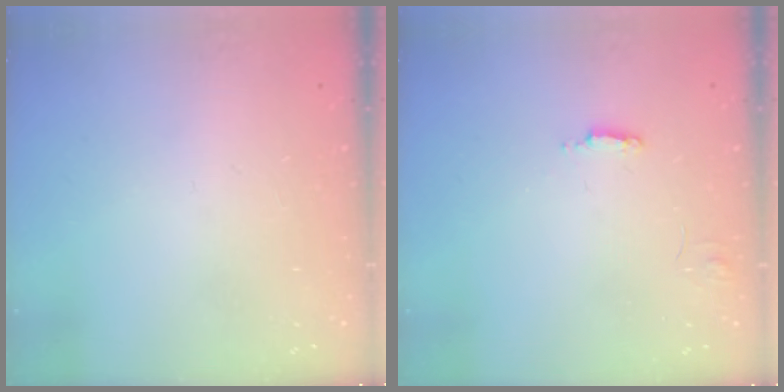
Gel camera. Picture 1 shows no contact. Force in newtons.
{"total": 3.8, "press": 3.8, "slide": 0.3}